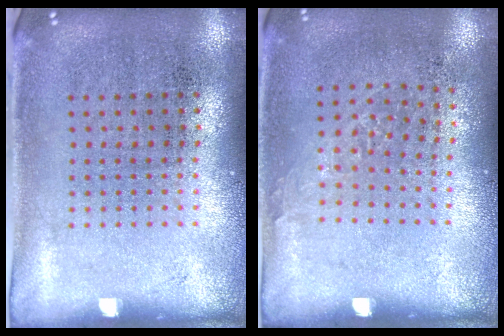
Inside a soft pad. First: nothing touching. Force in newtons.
{"total": 0.9, "press": 0.7, "slide": 0.5}